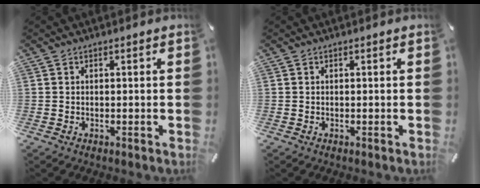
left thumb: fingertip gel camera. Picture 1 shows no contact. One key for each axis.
{"total": 0.0}